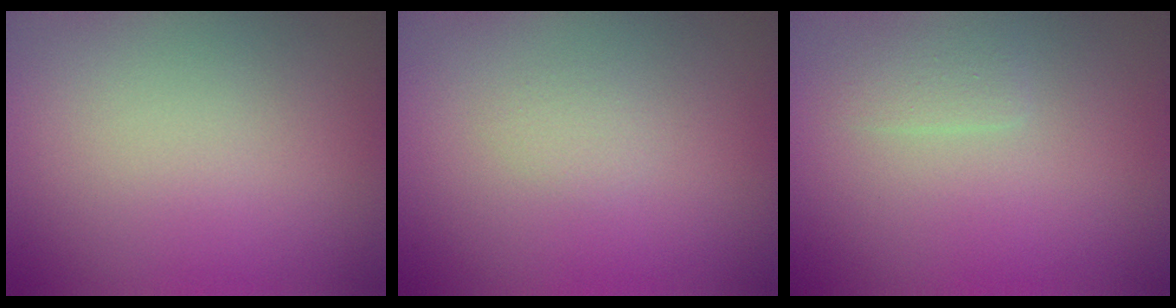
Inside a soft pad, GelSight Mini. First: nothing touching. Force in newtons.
{"total": 0.6, "press": 0.6, "slide": 0.1}
{"total": 1.0, "press": 1.0, "slide": 0.0}